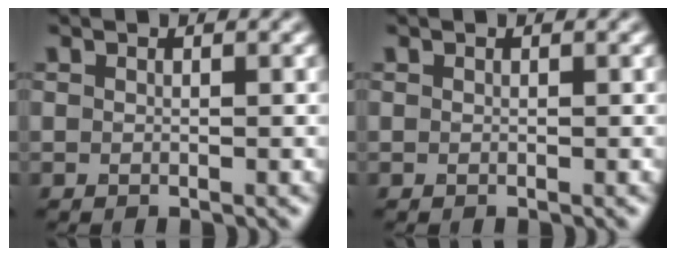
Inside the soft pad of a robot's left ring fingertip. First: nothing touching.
{"total": 0.0}